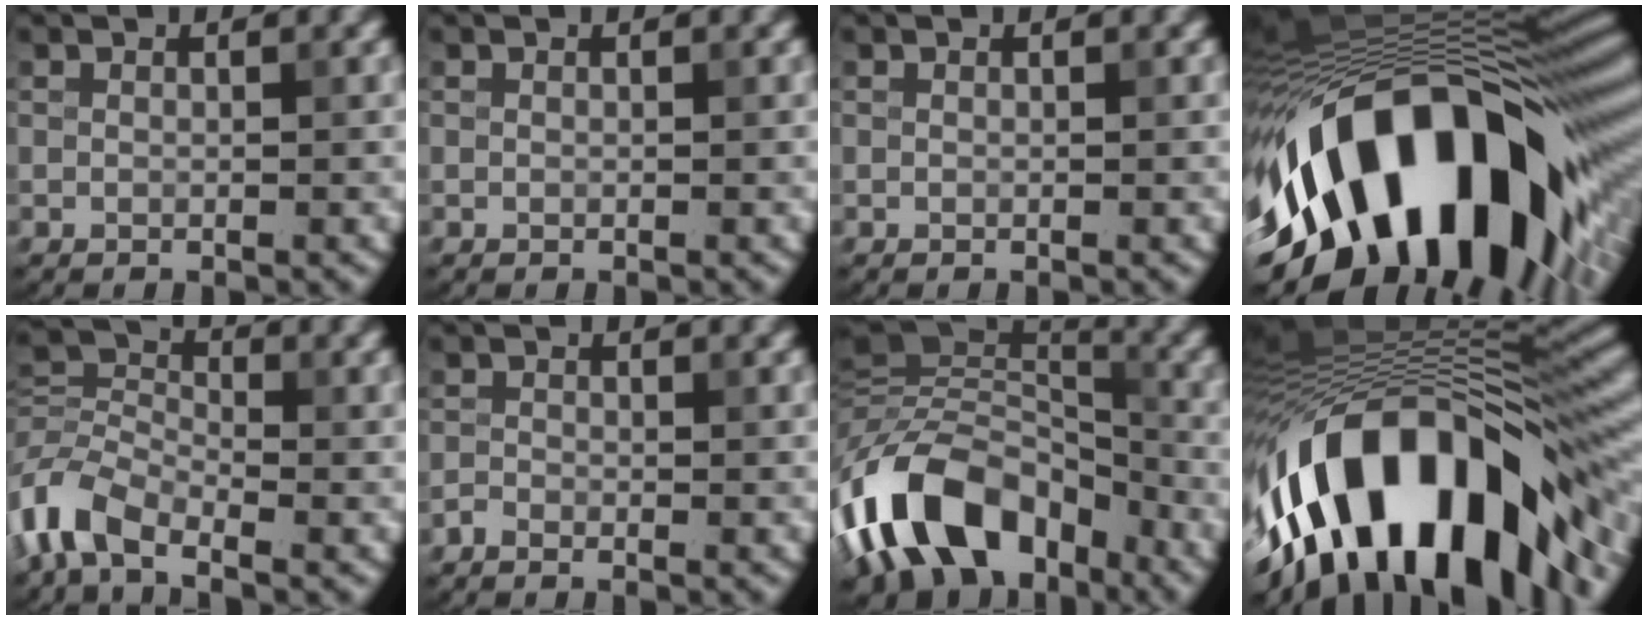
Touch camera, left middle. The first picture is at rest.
{"total": 0.0}
{"total": 0.0}
{"total": 18.7, "force": [-7.8, 9.0, 14.3], "torque": [-0.231, 0.012, -0.119]}
{"total": 5.4, "force": [-4.1, 2.3, 2.7], "torque": [-0.073, 0.003, -0.089]}
{"total": 1.3, "force": [-1.3, -0.2, -0.1], "torque": [-0.009, 0.001, -0.014]}
{"total": 14.2, "force": [-8.2, 8.2, 8.2], "torque": [-0.173, 0.018, -0.150]}
{"total": 16.6, "force": [-7.2, 7.2, 13.2], "torque": [-0.223, 0.028, -0.111]}